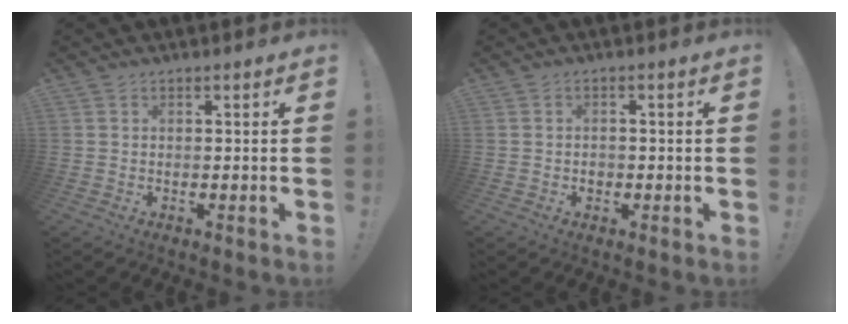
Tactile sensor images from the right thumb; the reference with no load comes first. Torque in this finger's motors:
{"motor_torque": [0.16, 0.03, 0.09, -0.19, 0.00]}